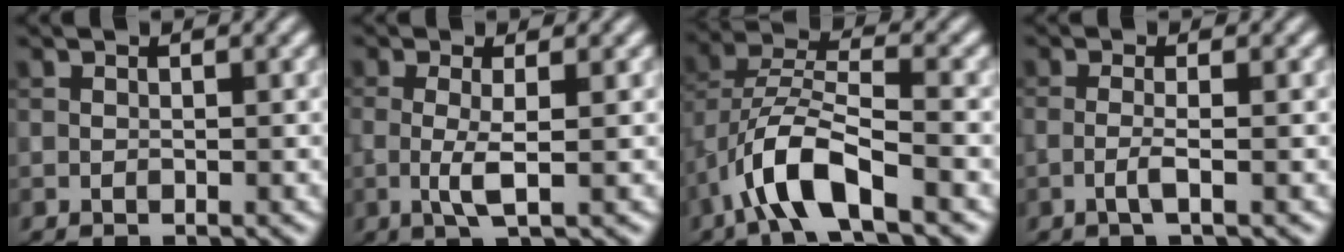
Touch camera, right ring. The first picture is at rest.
{"total": 2.6, "force": [-0.2, 0.4, 2.6], "torque": [-0.054, -0.006, -0.005]}
{"total": 6.5, "force": [-3.4, 2.3, 5.1], "torque": [-0.100, 0.005, -0.069]}
{"total": 1.7, "force": [-0.4, 0.4, 1.6], "torque": [-0.029, -0.002, -0.013]}